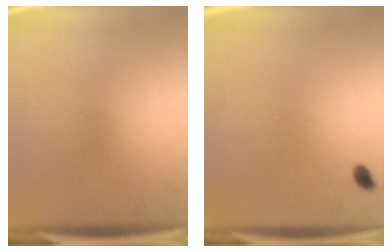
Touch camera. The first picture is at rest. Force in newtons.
{"total": 1.3}